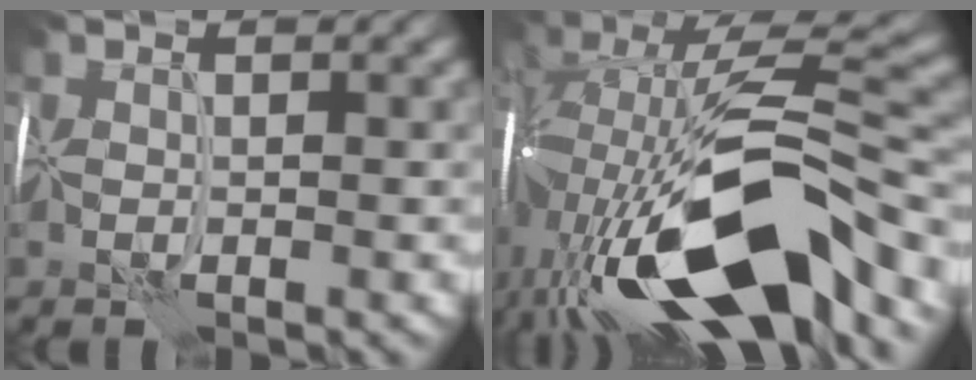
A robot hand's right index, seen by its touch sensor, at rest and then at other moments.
{"total": 15.8, "force": [-5.2, 6.3, 13.5], "torque": [-0.243, 0.000, -0.085]}